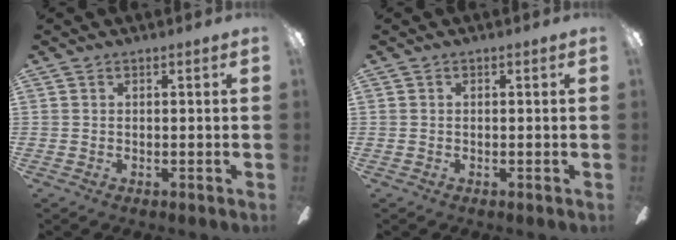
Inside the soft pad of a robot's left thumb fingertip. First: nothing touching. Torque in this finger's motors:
{"motor_torque": [0.00, 0.00, -0.05, 0.05, 0.00]}